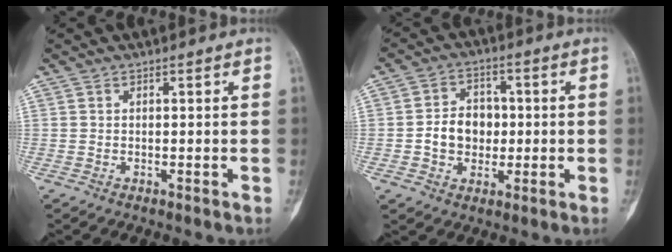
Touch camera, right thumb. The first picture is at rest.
{"total": 7.8, "force": [-0.6, 6.3, 4.6], "torque": [-0.041, 0.018, -0.014]}